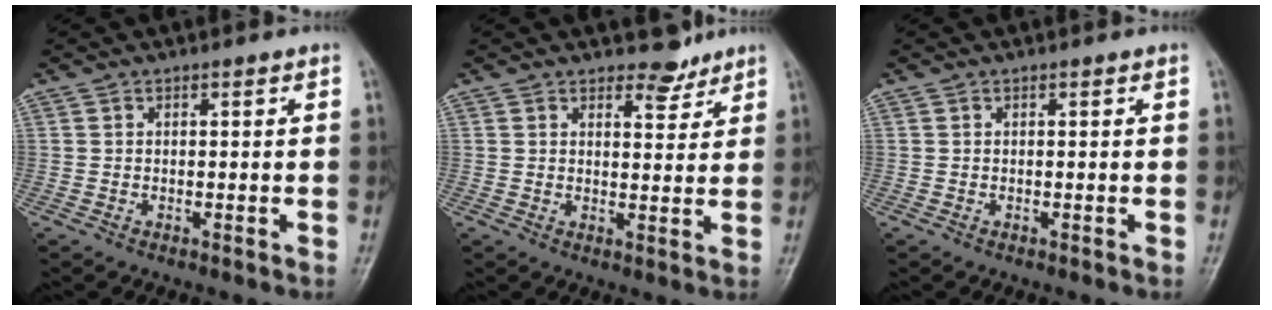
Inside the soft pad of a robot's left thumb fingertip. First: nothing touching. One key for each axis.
{"total": 3.8, "fx": 3.3, "fy": 1.7, "fz": 0.9, "tx": 0.007, "ty": -0.026, "tz": 0.049}
{"total": 0.0}